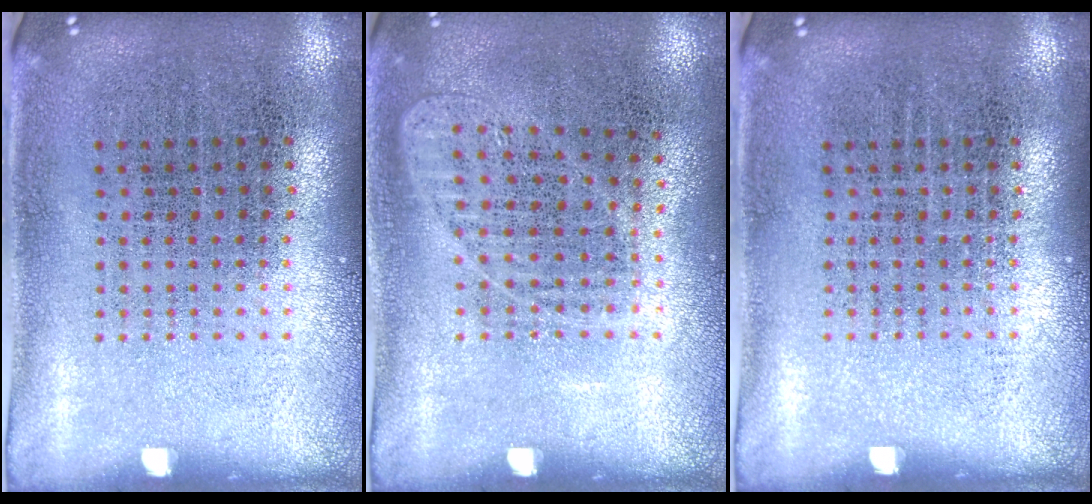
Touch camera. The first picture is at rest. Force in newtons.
{"total": 1.0, "press": 1.0, "slide": 0.3}
{"total": 0.0}